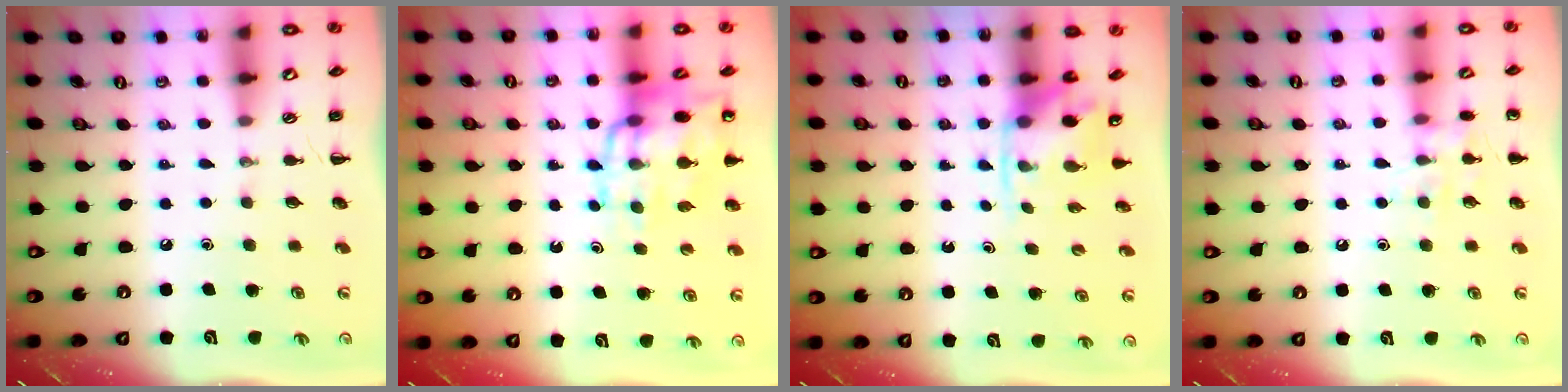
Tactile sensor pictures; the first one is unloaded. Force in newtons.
{"total": 15.2, "press": 14.8, "slide": 3.3}
{"total": 4.7, "press": 4.6, "slide": 0.6}
{"total": 8.3, "press": 8.3, "slide": 0.7}